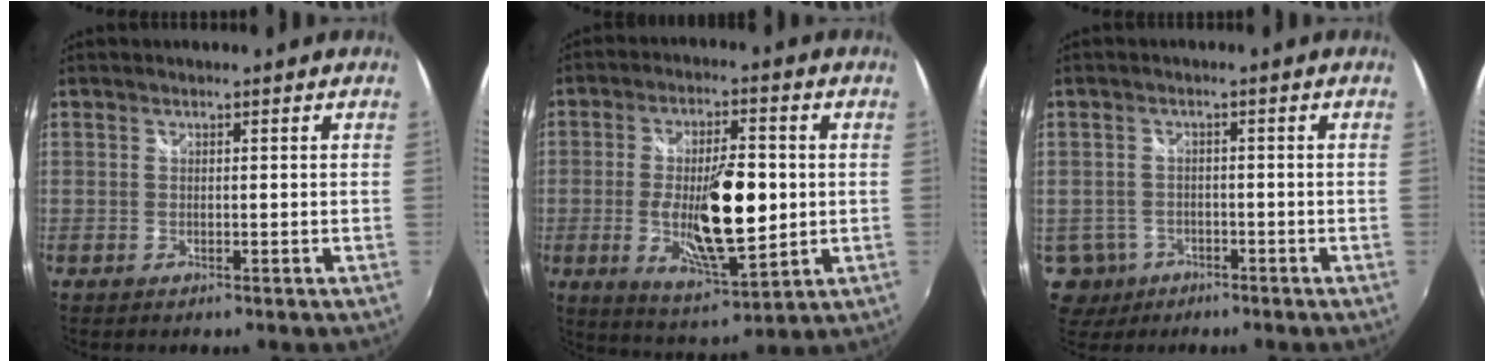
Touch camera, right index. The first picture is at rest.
{"total": 15.3, "force": [-1.3, 5.1, 14.3], "torque": [-0.250, -0.015, -0.015]}
{"total": 5.3, "force": [-2.4, 4.6, 1.0], "torque": [-0.031, 0.003, -0.034]}